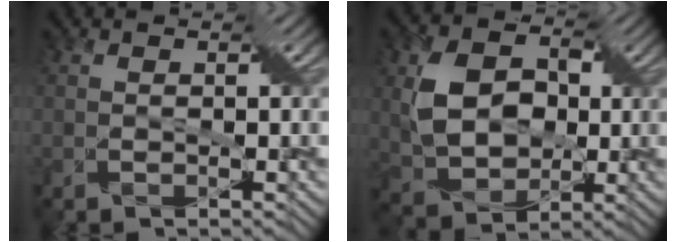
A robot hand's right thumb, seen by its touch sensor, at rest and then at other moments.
{"total": 8.4, "force": [1.0, 6.2, 5.6], "torque": [-0.140, -0.001, 0.019]}